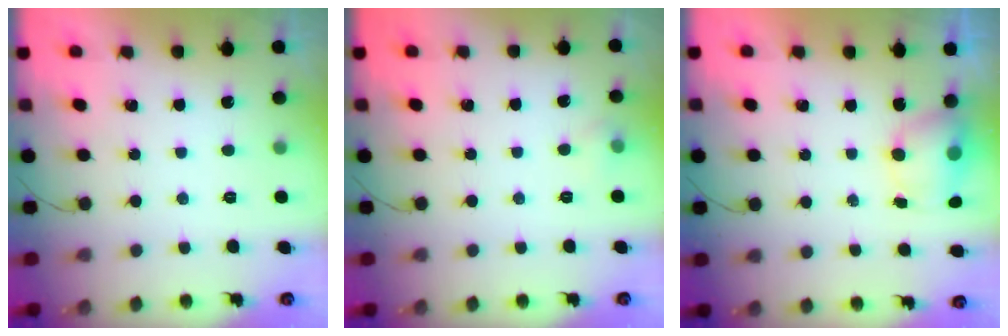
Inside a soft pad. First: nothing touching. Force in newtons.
{"total": 6.5, "press": 3.6, "slide": 5.4}
{"total": 6.4, "press": 6.3, "slide": 0.8}